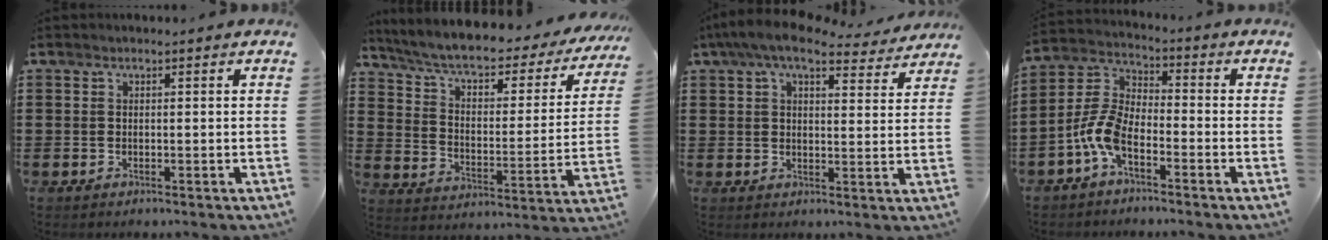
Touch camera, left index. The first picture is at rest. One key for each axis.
{"total": 5.6, "fx": 4.6, "fy": 1.2, "fz": 3.1, "tx": -0.081, "ty": -0.037, "tz": 0.071}
{"total": 7.4, "fx": 6.0, "fy": 1.5, "fz": 3.9, "tx": -0.087, "ty": -0.021, "tz": 0.107}
{"total": 7.1, "fx": -4.6, "fy": 2.8, "fz": 4.7, "tx": -0.141, "ty": -0.013, "tz": -0.101}